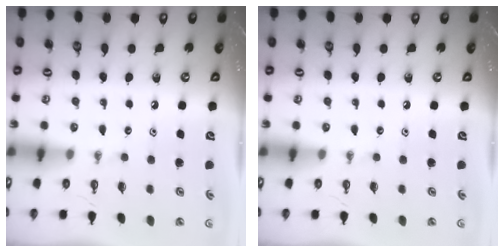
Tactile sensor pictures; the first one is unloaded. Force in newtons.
{"total": 0.0}